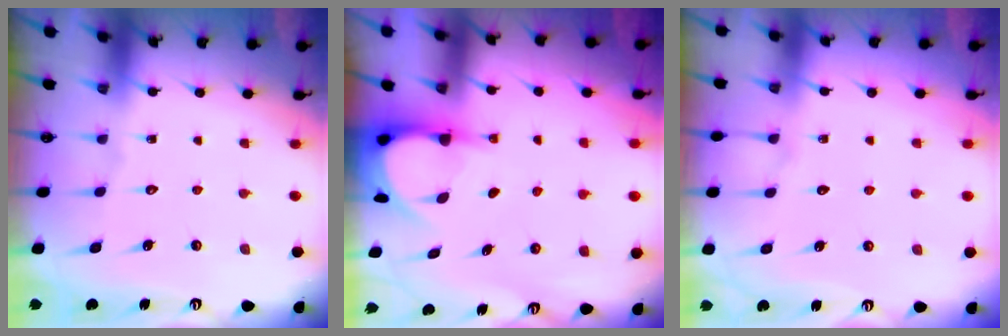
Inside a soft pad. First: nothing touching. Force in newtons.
{"total": 4.2, "press": 4.2, "slide": 0.4}
{"total": 2.5, "press": 2.5, "slide": 0.4}